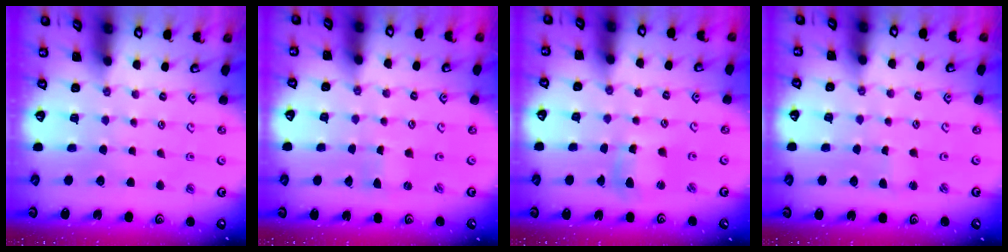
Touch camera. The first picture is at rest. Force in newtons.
{"total": 0.0}
{"total": 5.4, "press": 5.4, "slide": 0.7}
{"total": 1.5, "press": 1.5, "slide": 0.2}